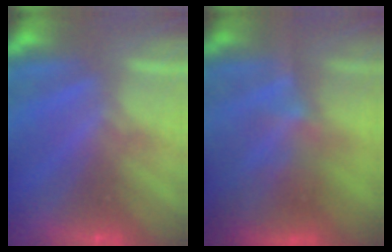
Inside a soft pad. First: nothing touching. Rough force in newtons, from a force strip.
{"total": 3.7}